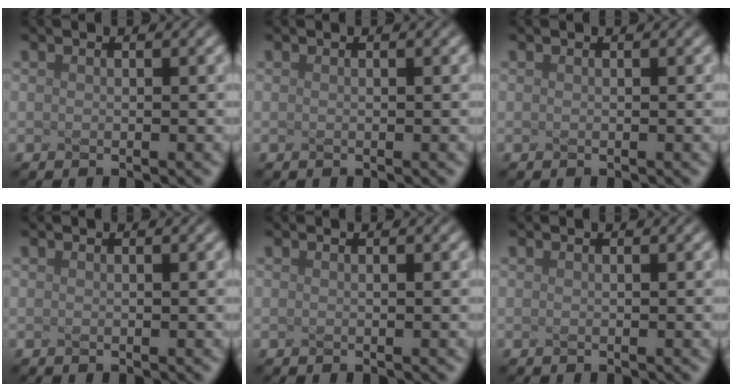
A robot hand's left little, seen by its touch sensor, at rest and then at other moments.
{"total": 0.0}
{"total": 0.0}
{"total": 0.0}
{"total": 0.0}
{"total": 0.0}